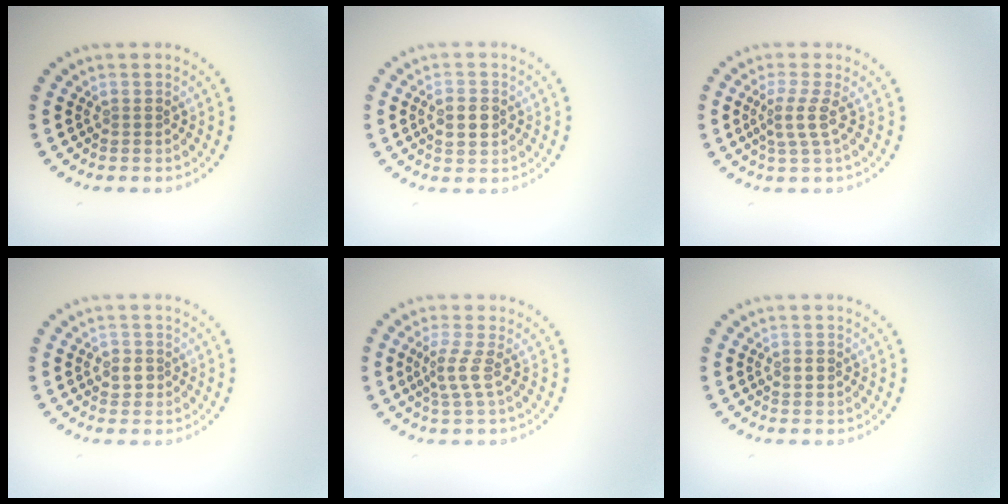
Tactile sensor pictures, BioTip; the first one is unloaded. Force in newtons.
{"total": 2.6, "press": 2.6, "slide": 0.1}
{"total": 2.1, "press": 1.6, "slide": 1.5}
{"total": 1.5, "press": 1.4, "slide": 0.5}
{"total": 2.1, "press": 1.5, "slide": 1.5}
{"total": 1.1, "press": 1.1, "slide": 0.2}